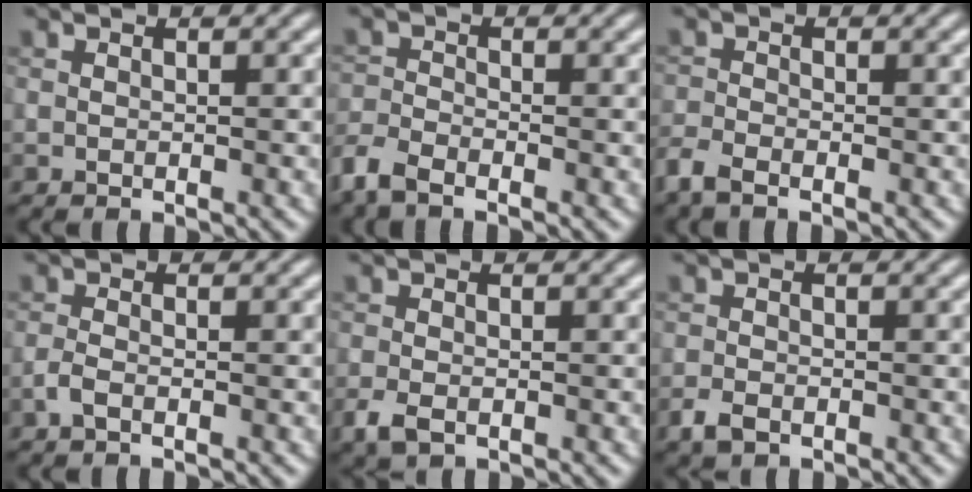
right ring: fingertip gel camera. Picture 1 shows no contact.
{"total": 3.2, "force": [-2.4, 1.2, 1.7], "torque": [-0.040, -0.009, -0.063]}
{"total": 2.4, "force": [-1.8, 1.0, 1.3], "torque": [-0.034, -0.008, -0.049]}
{"total": 1.2, "force": [-0.7, 0.3, 1.0], "torque": [-0.026, 0.002, -0.019]}
{"total": 2.2, "force": [-1.1, 1.2, 1.5], "torque": [-0.037, -0.007, -0.024]}
{"total": 1.9, "force": [-1.2, 1.0, 1.0], "torque": [-0.021, -0.004, -0.028]}